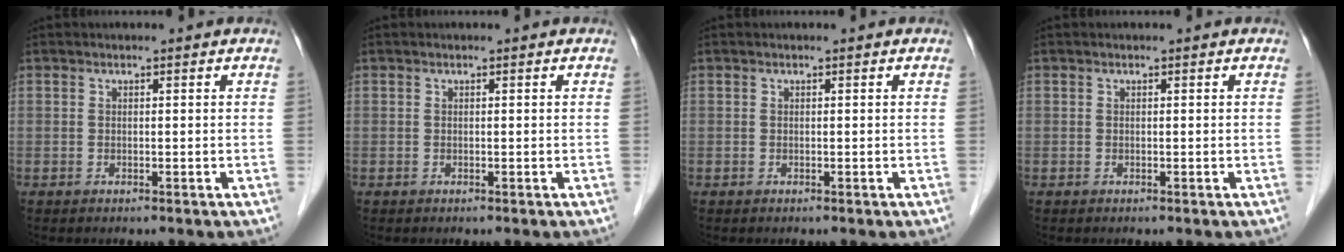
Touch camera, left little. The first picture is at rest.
{"total": 0.0}
{"total": 0.0}
{"total": 0.0}